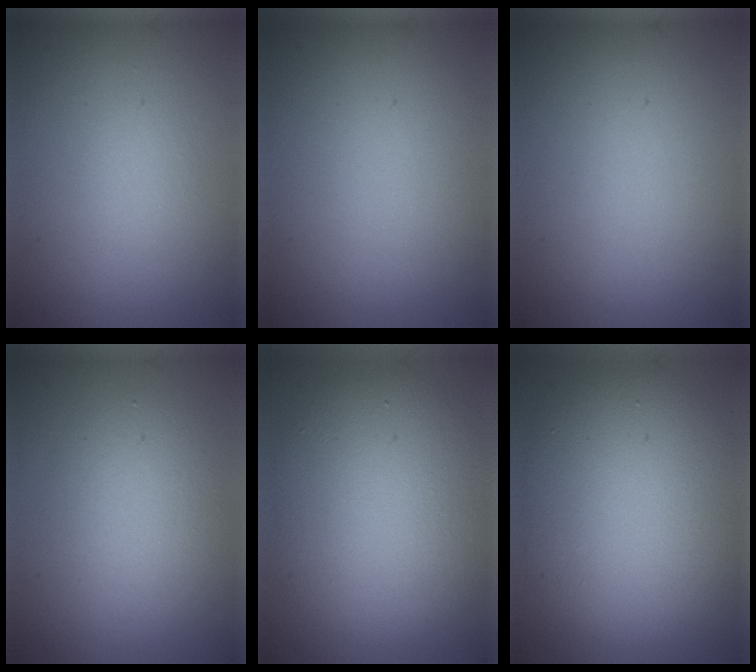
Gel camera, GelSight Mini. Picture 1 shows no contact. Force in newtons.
{"total": 0.0}
{"total": 0.0}
{"total": 3.3, "press": 3.3, "slide": 0.3}
{"total": 8.7, "press": 8.6, "slide": 0.5}
{"total": 10.2, "press": 10.1, "slide": 0.8}